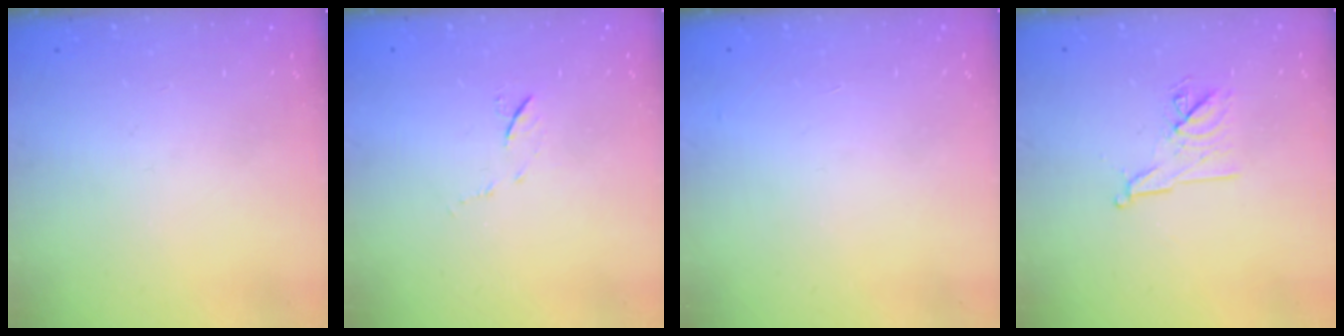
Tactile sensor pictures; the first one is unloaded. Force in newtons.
{"total": 6.1, "press": 6.0, "slide": 0.9}
{"total": 2.9, "press": 2.9, "slide": 0.1}
{"total": 8.9, "press": 8.9, "slide": 1.1}